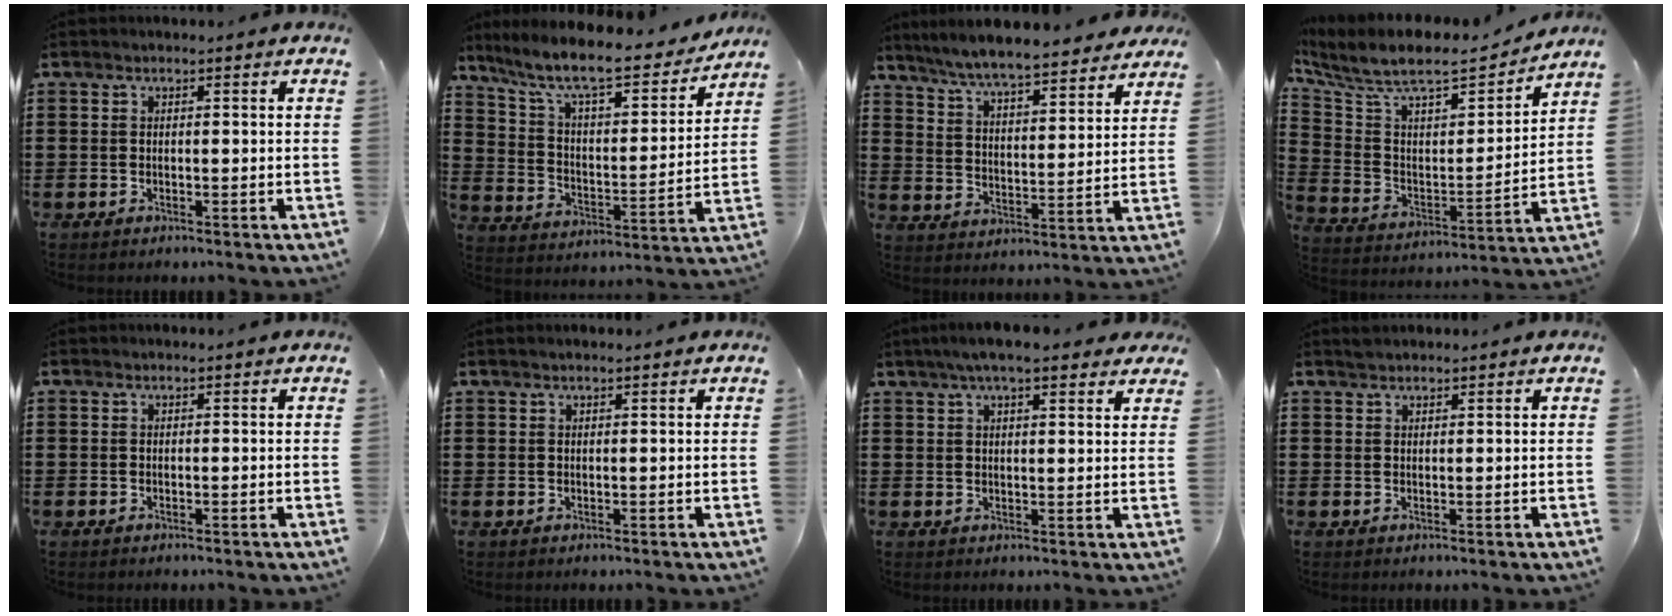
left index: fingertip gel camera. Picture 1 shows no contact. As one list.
[{"total": 9.9, "force": [8.4, 1.1, 5.1], "torque": [-0.133, -0.052, 0.141]}, {"total": 6.8, "force": [6.5, 0.1, 2.0], "torque": [-0.069, -0.040, 0.112]}, {"total": 8.5, "force": [7.3, 1.8, 3.9], "torque": [-0.112, -0.055, 0.121]}, {"total": 0.0}, {"total": 0.7, "force": [0.6, 0.0, 0.4], "torque": [-0.008, -0.001, 0.012]}, {"total": 5.6, "force": [4.4, 1.0, 3.3], "torque": [-0.074, 0.001, 0.078]}, {"total": 1.3, "force": [1.3, 0.4, 0.2], "torque": [-0.005, 0.001, 0.025]}]